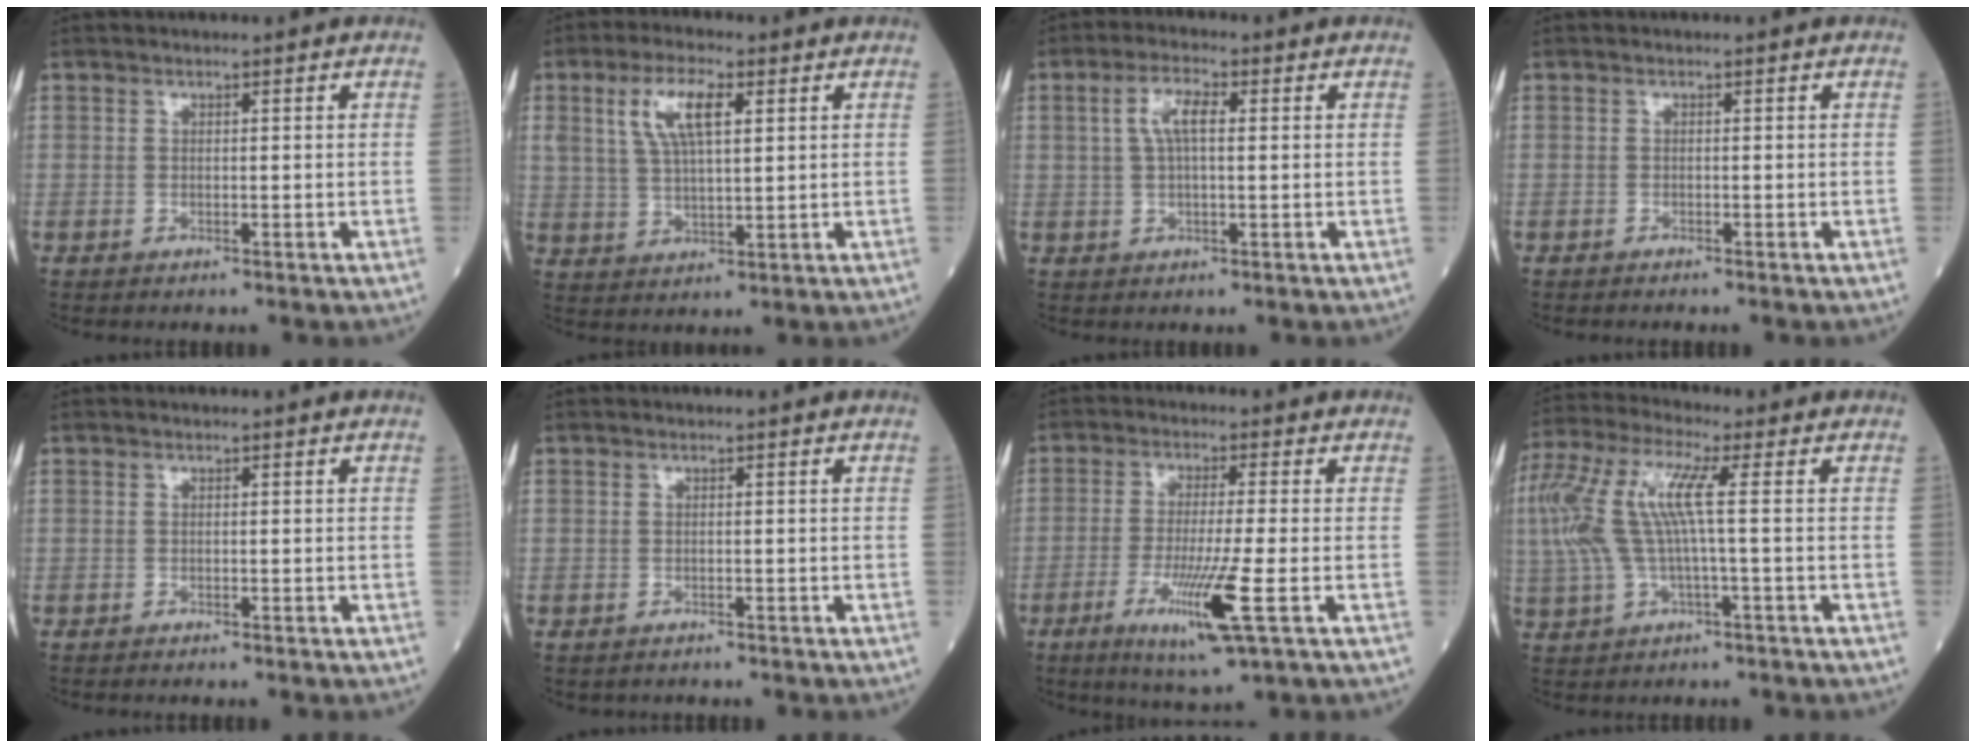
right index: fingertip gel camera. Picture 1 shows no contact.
{"total": 8.0, "force": [3.1, 2.4, 7.0], "torque": [-0.145, 0.012, 0.063]}
{"total": 4.7, "force": [1.1, 1.4, 4.4], "torque": [-0.091, 0.015, 0.023]}
{"total": 0.5, "force": [-0.5, 0.0, 0.2], "torque": [-0.005, -0.002, -0.011]}
{"total": 0.0}
{"total": 0.9, "force": [-0.6, 0.6, -0.1], "torque": [-0.009, 0.002, -0.011]}
{"total": 9.5, "force": [-3.5, -0.5, 8.8], "torque": [-0.165, -0.030, -0.063]}
{"total": 12.2, "force": [1.1, 2.2, 11.9], "torque": [-0.279, 0.034, 0.019]}